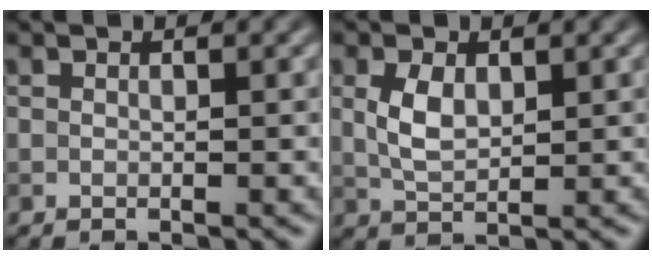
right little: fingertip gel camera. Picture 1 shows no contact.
{"total": 2.9, "force": [0.7, 1.6, 2.3], "torque": [-0.055, 0.001, 0.017]}